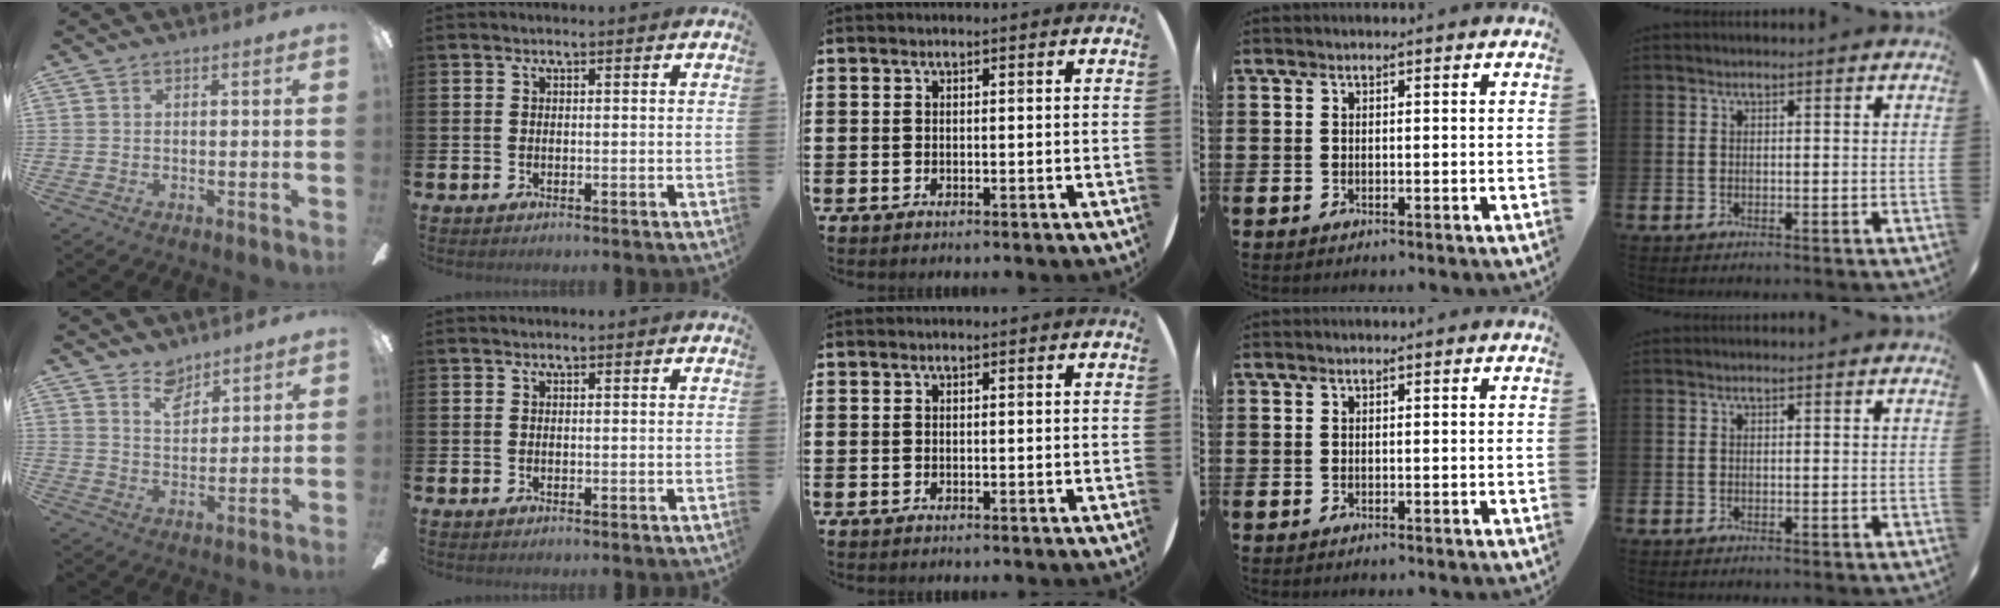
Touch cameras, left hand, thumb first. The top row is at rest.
{"thumb": {"total": 6.4, "force": [5.0, 3.5, 1.9], "torque": [-0.030, -0.019, 0.091]}}